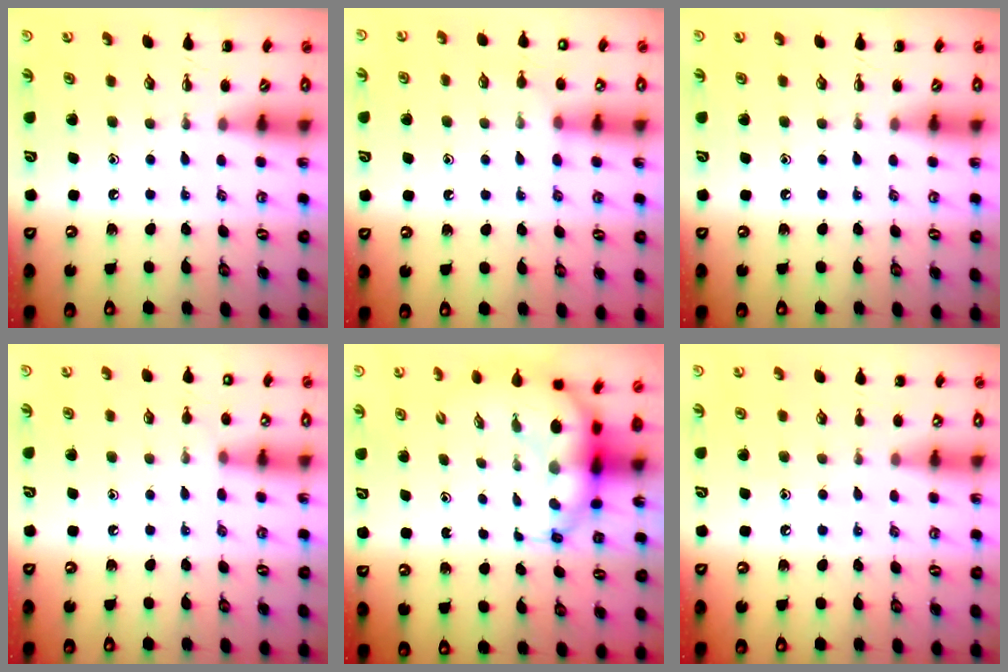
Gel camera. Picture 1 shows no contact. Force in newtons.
{"total": 7.7, "press": 7.6, "slide": 1.5}
{"total": 0.0}
{"total": 6.7, "press": 6.4, "slide": 2.3}
{"total": 8.5, "press": 7.9, "slide": 3.0}
{"total": 7.3, "press": 7.0, "slide": 2.1}